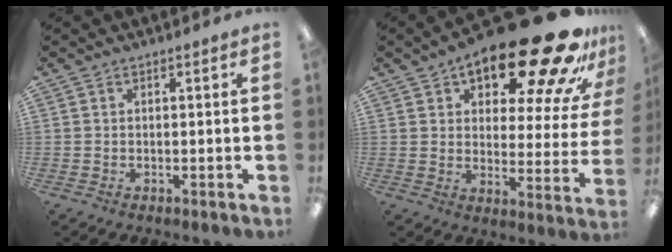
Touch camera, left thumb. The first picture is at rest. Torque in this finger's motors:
{"motor_torque": [0.51, 0.73, 1.20, -1.56, 0.10]}